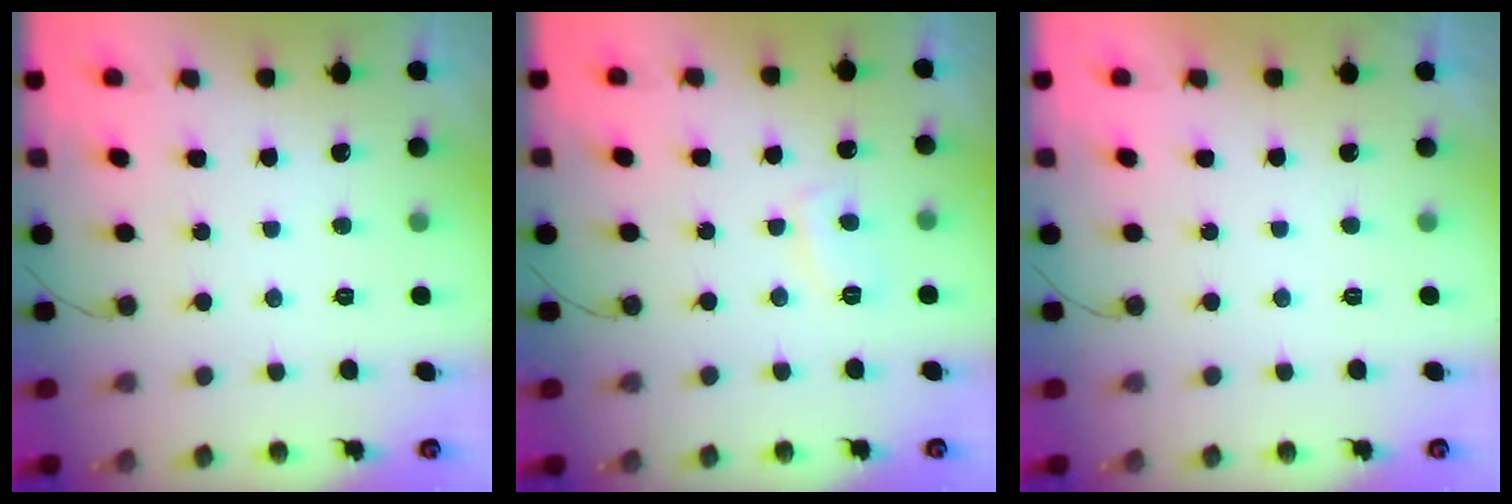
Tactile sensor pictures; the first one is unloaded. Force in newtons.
{"total": 4.4, "press": 4.3, "slide": 0.7}
{"total": 2.2, "press": 2.1, "slide": 0.4}